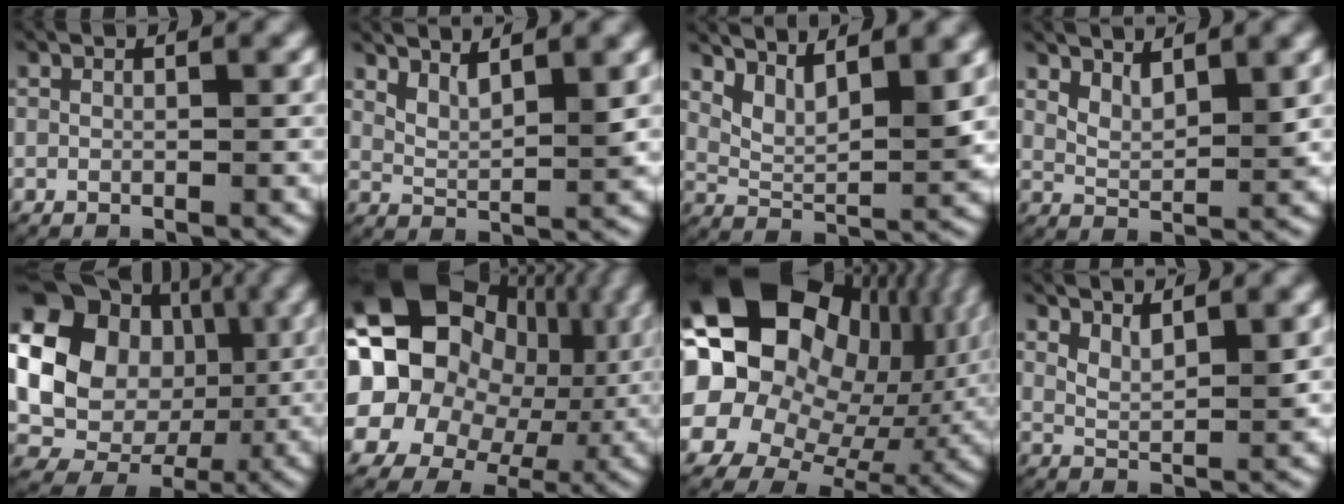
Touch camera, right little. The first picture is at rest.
{"total": 3.0, "force": [2.0, 1.3, 1.8], "torque": [-0.041, -0.008, 0.035]}
{"total": 5.0, "force": [2.3, 2.4, 3.7], "torque": [-0.071, -0.011, 0.043]}
{"total": 3.0, "force": [1.8, 1.5, 1.8], "torque": [-0.039, -0.010, 0.033]}
{"total": 17.8, "force": [-0.5, 15.0, 9.4], "torque": [-0.211, -0.045, 0.001]}
{"total": 22.8, "force": [1.0, 18.8, 12.8], "torque": [-0.262, -0.043, 0.010]}
{"total": 26.8, "force": [2.9, 20.9, 16.6], "torque": [-0.281, -0.014, 0.028]}
{"total": 2.5, "force": [1.6, 1.1, 1.5], "torque": [-0.032, -0.011, 0.032]}